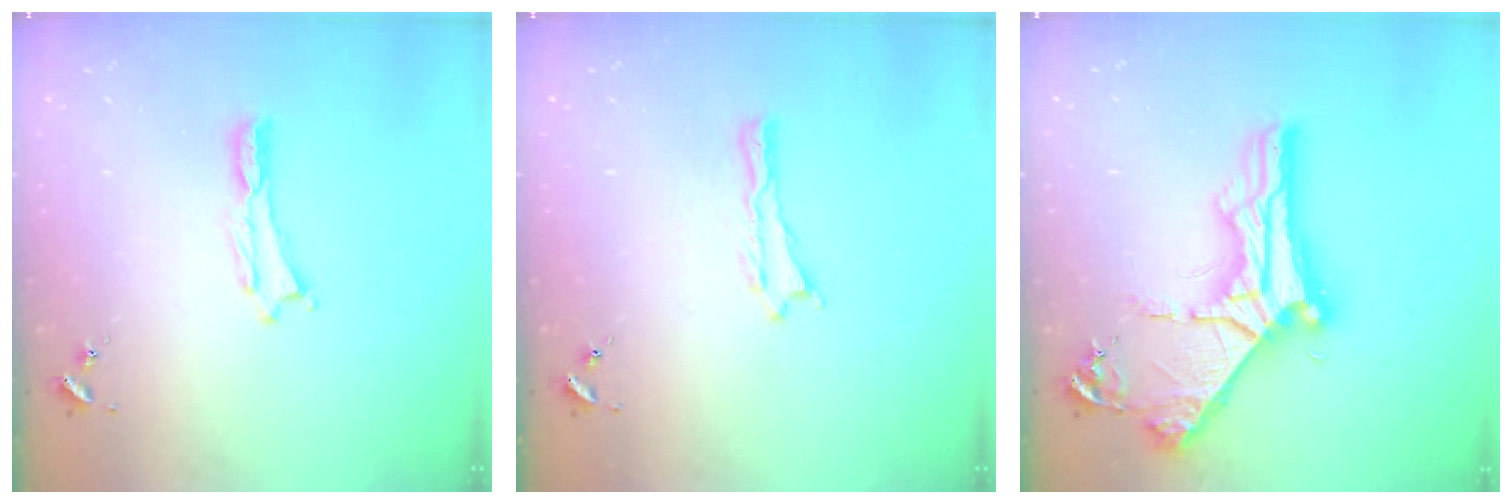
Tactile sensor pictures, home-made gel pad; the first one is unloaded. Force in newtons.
{"total": 0.0}
{"total": 10.4, "press": 10.3, "slide": 1.3}